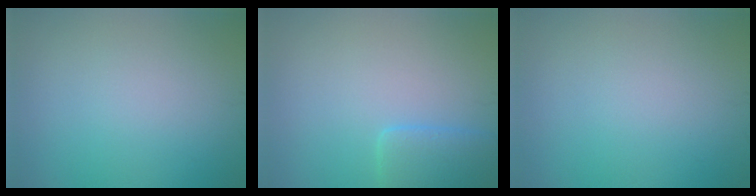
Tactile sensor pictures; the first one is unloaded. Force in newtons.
{"total": 3.0, "press": 3.0, "slide": 0.3}
{"total": 0.0}